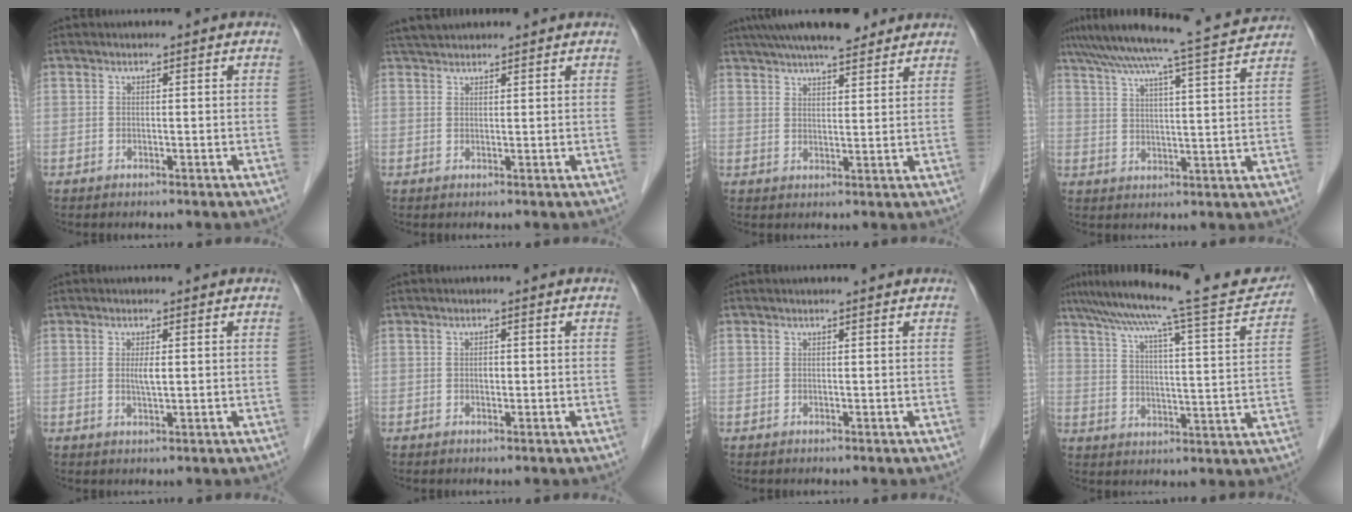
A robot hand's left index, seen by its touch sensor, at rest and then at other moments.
{"total": 4.1, "force": [3.8, 0.8, 1.2], "torque": [-0.020, 0.029, 0.067]}
{"total": 13.5, "force": [11.4, 2.6, 6.7], "torque": [-0.114, 0.029, 0.172]}
{"total": 17.7, "force": [15.9, -1.2, 7.8], "torque": [-0.142, -0.004, 0.217]}
{"total": 1.8, "force": [0.1, 0.3, 1.8], "torque": [-0.037, -0.006, 0.002]}
{"total": 0.8, "force": [-0.2, 0.5, 0.6], "torque": [-0.009, -0.003, -0.005]}
{"total": 1.1, "force": [1.0, -0.1, 0.4], "torque": [-0.010, 0.005, 0.011]}
{"total": 20.5, "force": [18.2, 0.7, 9.6], "torque": [-0.155, -0.010, 0.247]}